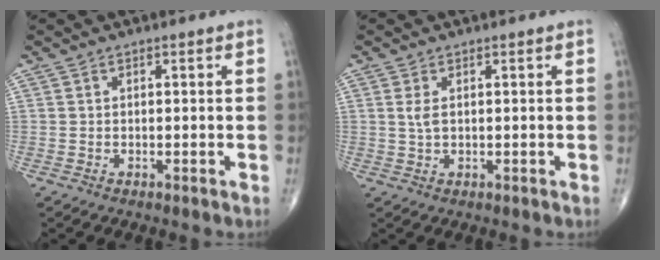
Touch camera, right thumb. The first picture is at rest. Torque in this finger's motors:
{"motor_torque": [-0.66, 0.09, 0.16, 0.41, 0.06]}